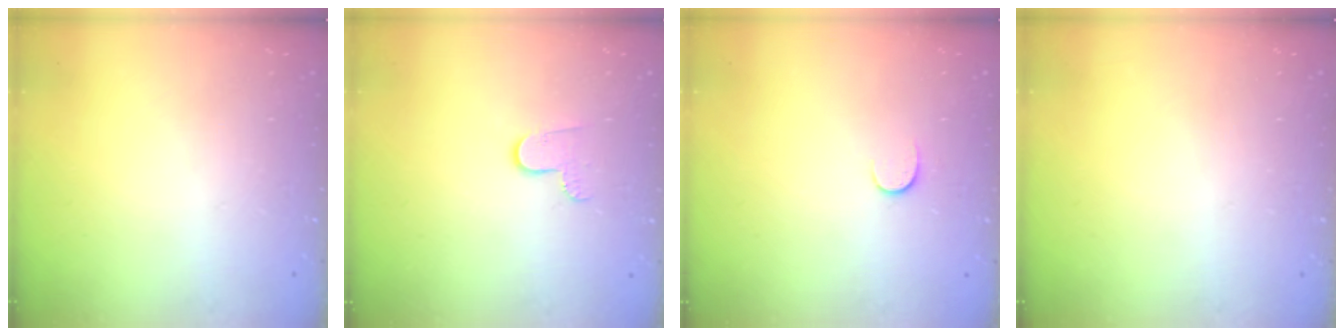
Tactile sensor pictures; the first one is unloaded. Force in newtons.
{"total": 5.2, "press": 5.2, "slide": 0.5}
{"total": 4.4, "press": 4.3, "slide": 0.7}
{"total": 0.0}